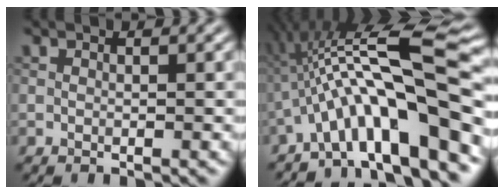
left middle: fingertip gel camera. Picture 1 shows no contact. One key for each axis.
{"total": 13.3, "fx": -3.2, "fy": 2.6, "fz": 12.6, "tx": -0.198, "ty": 0.033, "tz": -0.049}